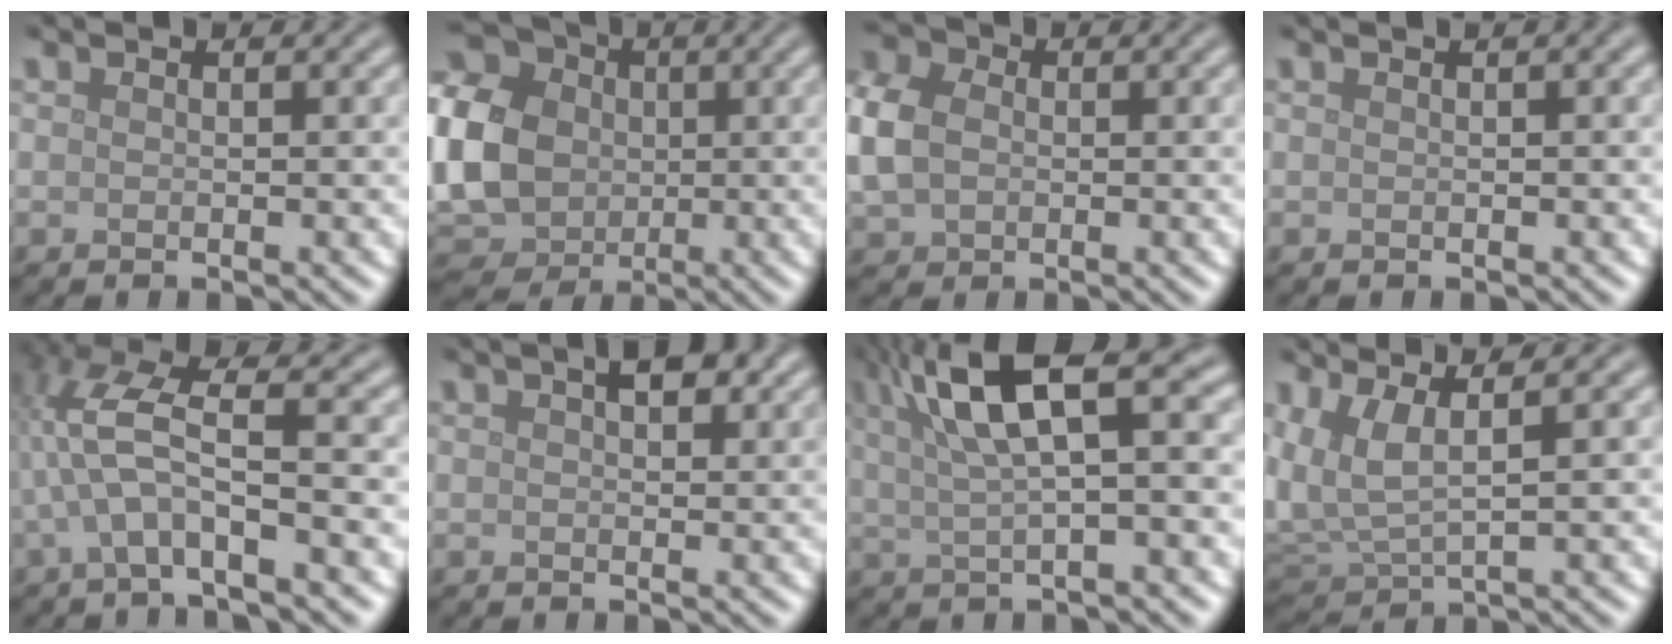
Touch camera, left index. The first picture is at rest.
{"total": 13.1, "force": [0.5, 10.9, 7.2], "torque": [-0.185, 0.000, -0.003]}
{"total": 6.4, "force": [0.2, 5.0, 4.0], "torque": [-0.124, 0.010, 0.002]}
{"total": 1.1, "force": [0.4, 0.2, 1.0], "torque": [-0.012, 0.011, 0.006]}
{"total": 6.5, "force": [-1.1, 1.8, 6.2], "torque": [-0.143, 0.018, -0.028]}
{"total": 2.7, "force": [1.4, 1.2, 2.1], "torque": [-0.027, 0.007, 0.023]}
{"total": 8.1, "force": [3.0, 2.3, 7.2], "torque": [-0.128, 0.020, 0.056]}
{"total": 4.5, "force": [1.4, 1.9, 3.8], "torque": [-0.104, -0.003, 0.033]}